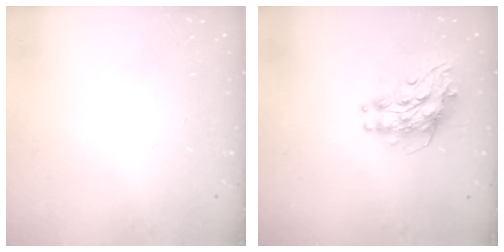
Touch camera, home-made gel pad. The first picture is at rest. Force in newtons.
{"total": 8.9, "press": 8.9, "slide": 0.5}